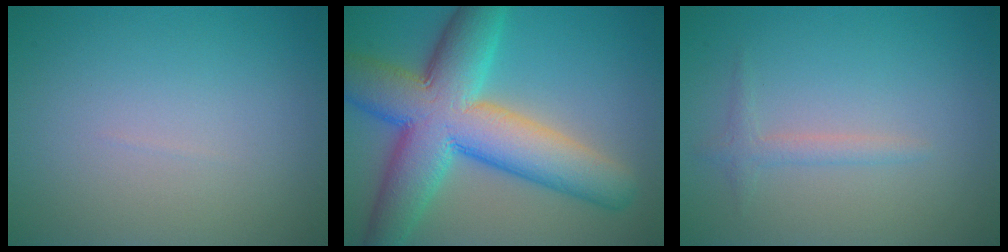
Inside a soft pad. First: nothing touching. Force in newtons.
{"total": 12.2, "press": 12.2, "slide": 0.5}
{"total": 1.3, "press": 1.3, "slide": 0.0}